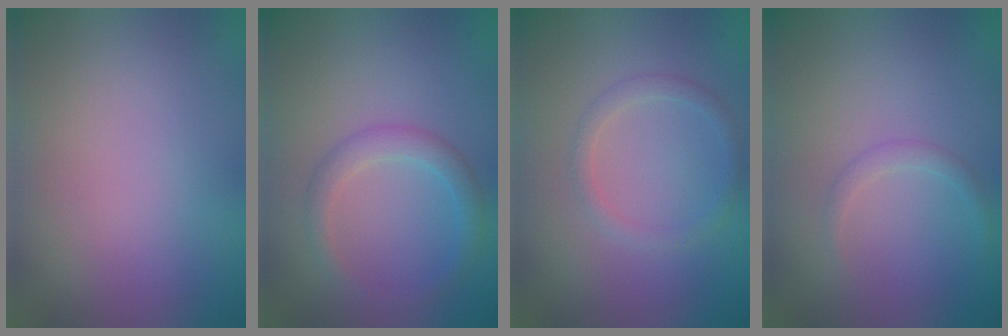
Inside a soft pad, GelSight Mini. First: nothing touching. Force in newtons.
{"total": 2.4, "press": 2.4, "slide": 0.0}
{"total": 1.5, "press": 1.5, "slide": 0.1}
{"total": 1.0, "press": 1.0, "slide": 0.1}